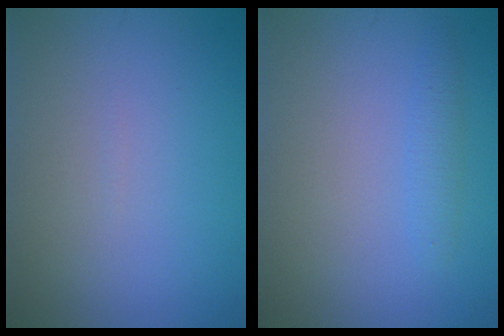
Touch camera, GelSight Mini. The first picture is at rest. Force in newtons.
{"total": 1.3, "press": 1.3, "slide": 0.0}